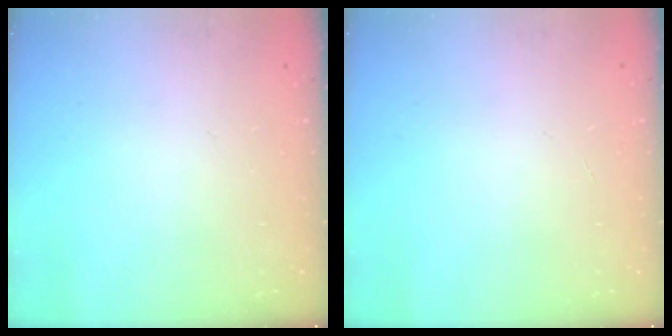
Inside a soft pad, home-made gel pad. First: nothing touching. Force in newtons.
{"total": 0.0}